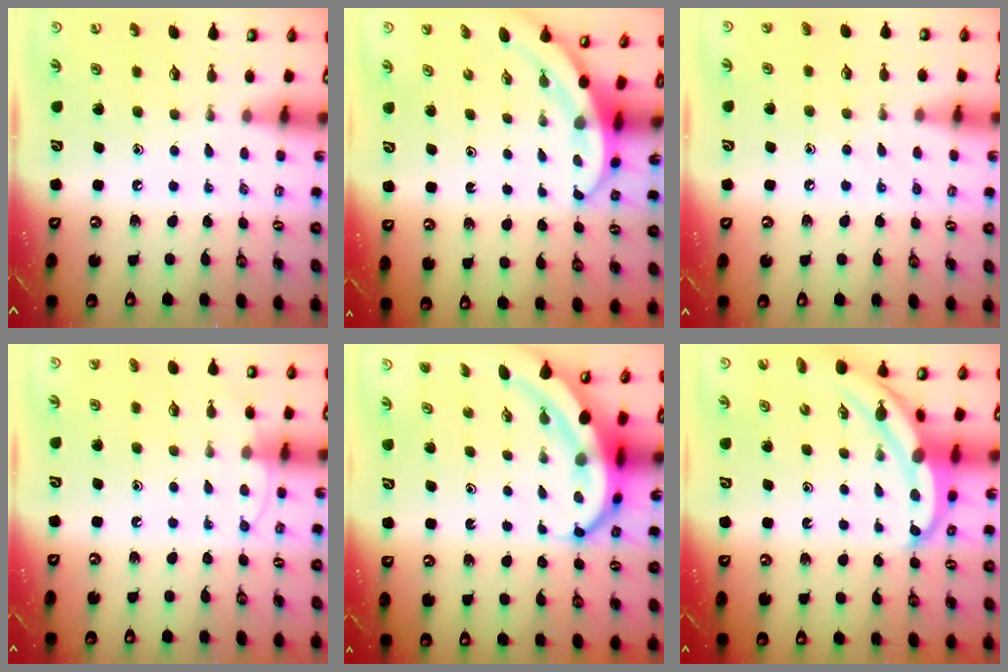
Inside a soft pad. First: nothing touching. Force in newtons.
{"total": 3.9, "press": 3.9, "slide": 0.2}
{"total": 4.1, "press": 4.1, "slide": 0.4}
{"total": 5.8, "press": 5.7, "slide": 0.6}
{"total": 9.5, "press": 9.4, "slide": 1.2}
{"total": 6.0, "press": 5.9, "slide": 0.8}